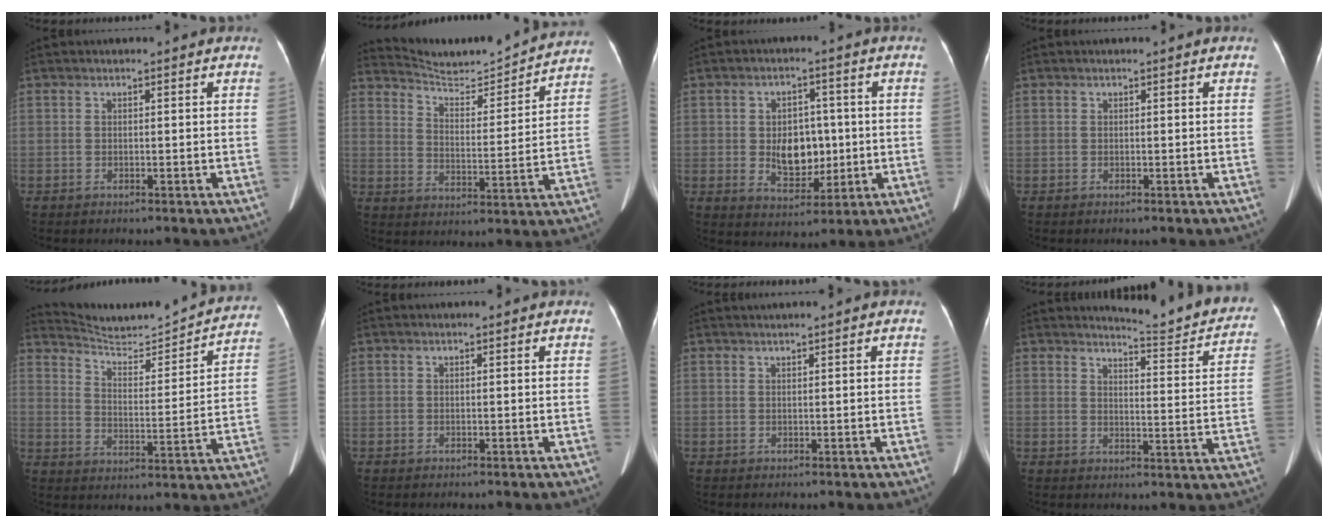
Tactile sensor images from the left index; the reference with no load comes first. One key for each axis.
{"total": 14.9, "fx": 14.6, "fy": 0.7, "fz": 2.9, "tx": -0.054, "ty": -0.027, "tz": 0.201}
{"total": 7.3, "fx": -0.4, "fy": 4.9, "fz": 5.4, "tx": -0.094, "ty": 0.002, "tz": 0.002}
{"total": 0.0}
{"total": 18.3, "fx": 17.6, "fy": 1.4, "fz": 4.8, "tx": -0.075, "ty": -0.040, "tz": 0.237}
{"total": 0.0}
{"total": 0.7, "fx": 0.5, "fy": -0.2, "fz": 0.5, "tx": -0.011, "ty": 0.008, "tz": 0.016}
{"total": 12.7, "fx": 12.2, "fy": 0.7, "fz": 3.3, "tx": -0.033, "ty": -0.057, "tz": 0.131}